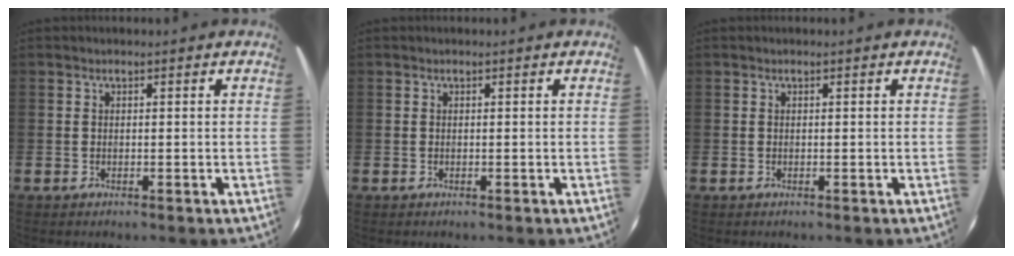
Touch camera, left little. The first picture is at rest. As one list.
[{"total": 0.0}, {"total": 0.0}]